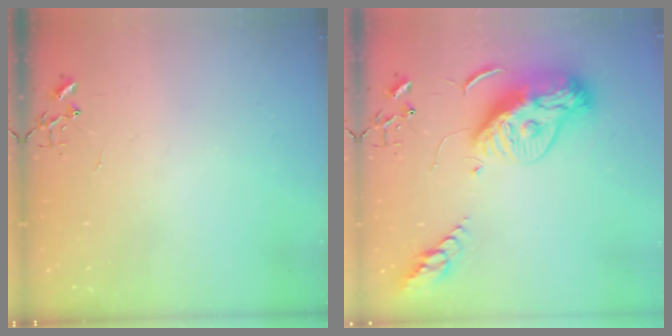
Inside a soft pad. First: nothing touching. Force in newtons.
{"total": 15.4, "press": 15.3, "slide": 1.4}